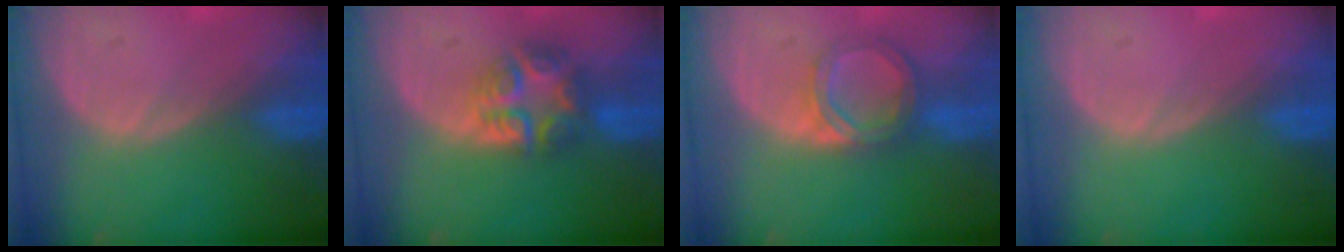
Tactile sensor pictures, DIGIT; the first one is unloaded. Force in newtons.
{"total": 7.8, "press": 6.7, "slide": 3.9}
{"total": 5.8, "press": 5.3, "slide": 2.4}
{"total": 0.0}